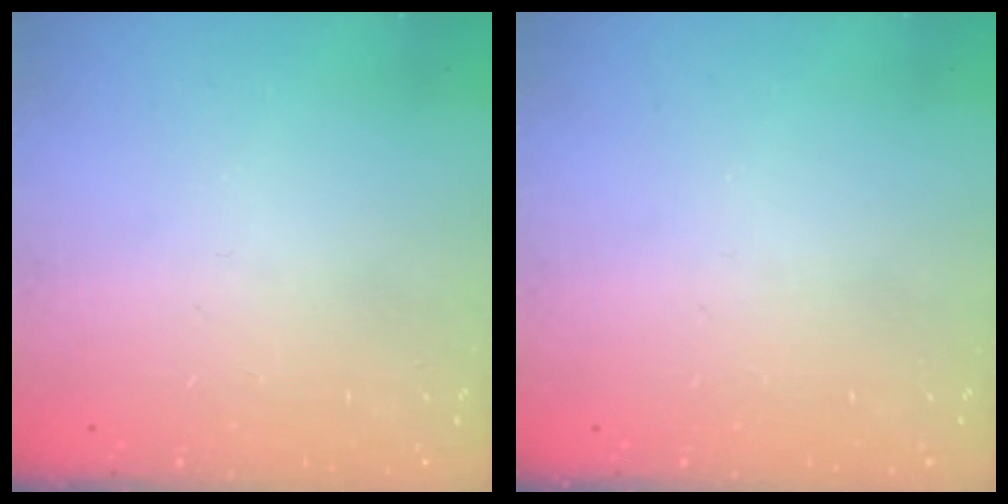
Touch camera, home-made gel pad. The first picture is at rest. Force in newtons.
{"total": 0.0}